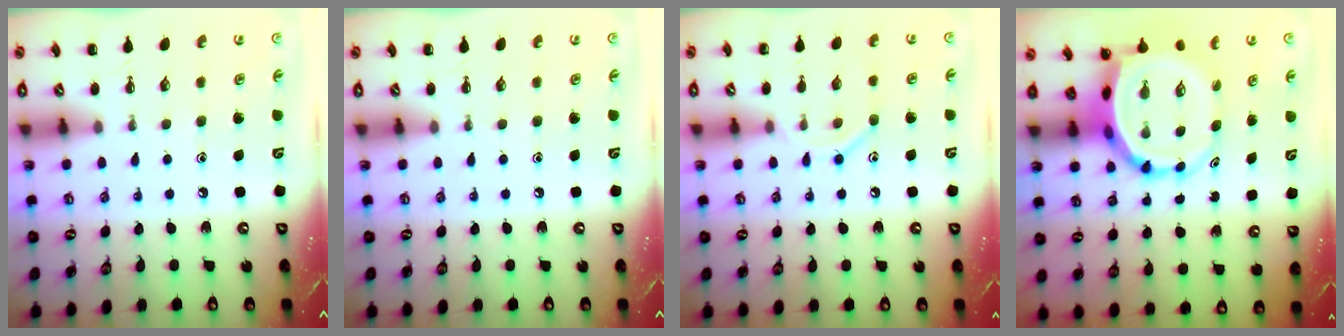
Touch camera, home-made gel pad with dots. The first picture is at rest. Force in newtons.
{"total": 0.0}
{"total": 8.4, "press": 8.3, "slide": 1.4}
{"total": 7.9, "press": 7.5, "slide": 2.5}